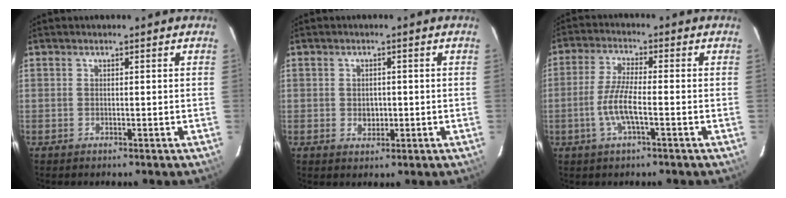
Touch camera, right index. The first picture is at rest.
{"total": 2.8, "force": [-0.4, 2.4, 1.4], "torque": [-0.025, 0.003, -0.003]}
{"total": 6.9, "force": [-2.3, 1.0, 6.4], "torque": [-0.136, -0.001, -0.046]}